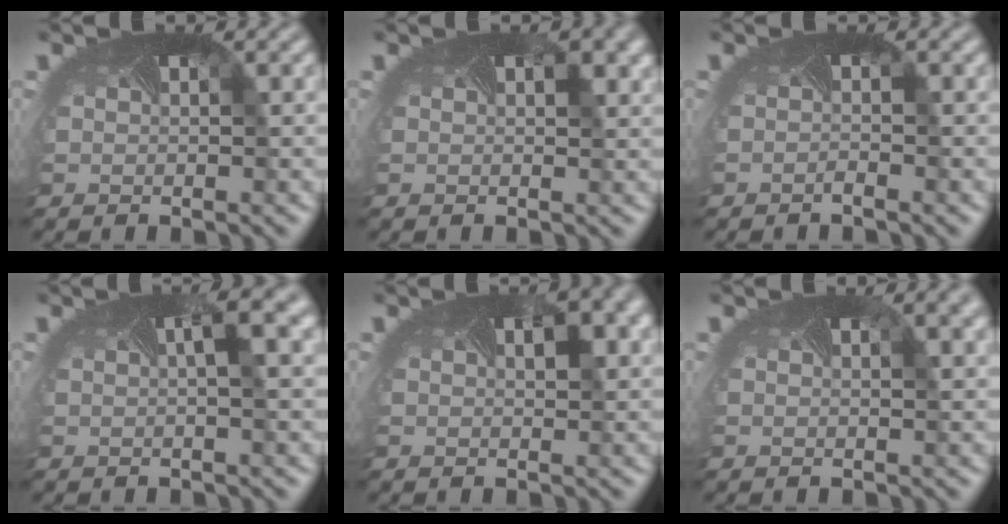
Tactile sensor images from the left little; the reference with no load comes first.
{"total": 1.3, "force": [0.6, 0.3, 1.1], "torque": [-0.016, -0.007, 0.010]}
{"total": 0.8, "force": [-0.8, -0.3, 0.0], "torque": [0.000, -0.011, -0.009]}
{"total": 3.3, "force": [1.1, 0.6, 3.0], "torque": [-0.037, 0.003, 0.012]}
{"total": 2.9, "force": [1.1, 0.9, 2.5], "torque": [-0.034, -0.001, 0.017]}
{"total": 3.7, "force": [1.9, 1.5, 2.8], "torque": [-0.020, 0.009, 0.005]}